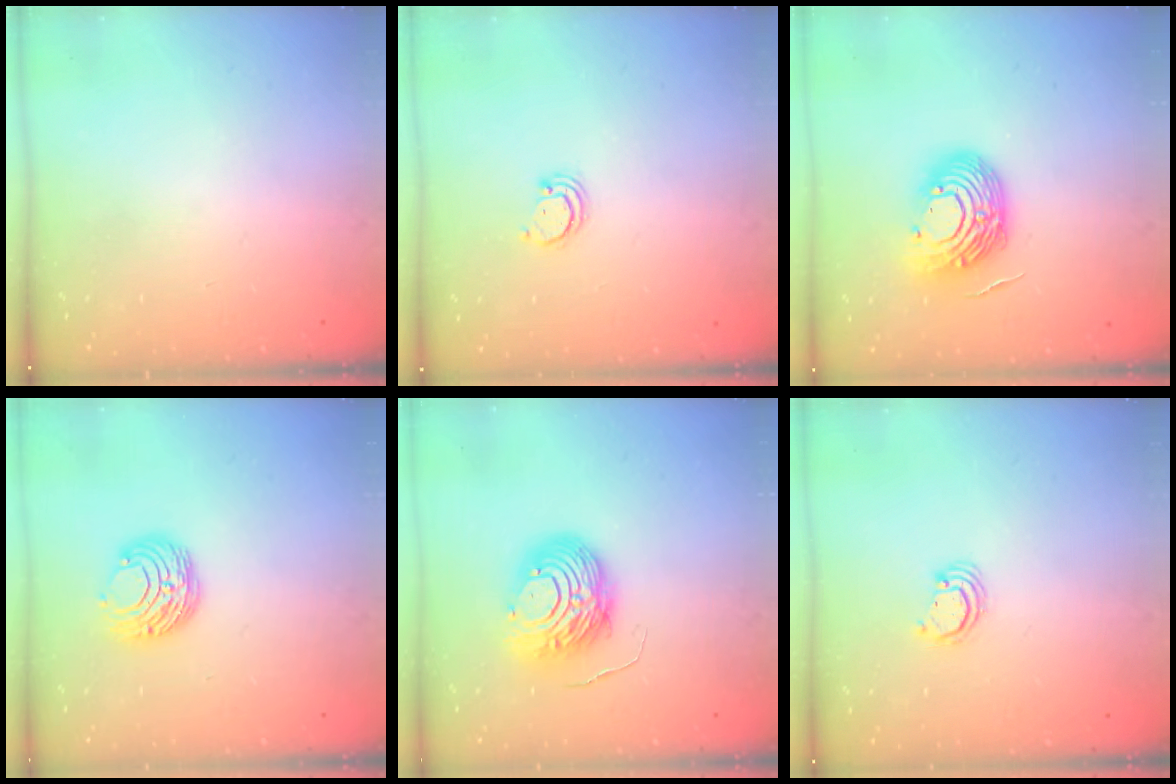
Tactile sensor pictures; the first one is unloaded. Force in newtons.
{"total": 2.2, "press": 2.2, "slide": 0.2}
{"total": 12.9, "press": 12.7, "slide": 2.1}
{"total": 9.5, "press": 9.5, "slide": 0.6}
{"total": 10.4, "press": 10.3, "slide": 1.1}
{"total": 2.2, "press": 2.2, "slide": 0.2}